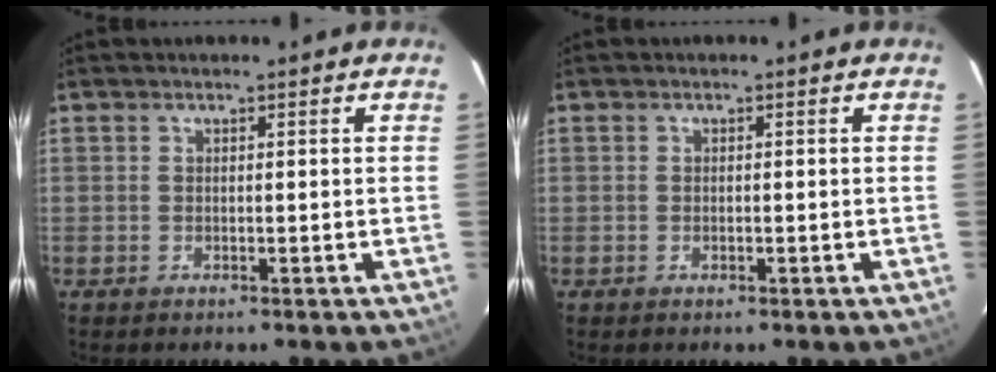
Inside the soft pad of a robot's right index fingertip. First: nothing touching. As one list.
[{"total": 0.8, "force": [-0.2, 0.5, 0.5], "torque": [-0.008, 0.001, -0.004]}]